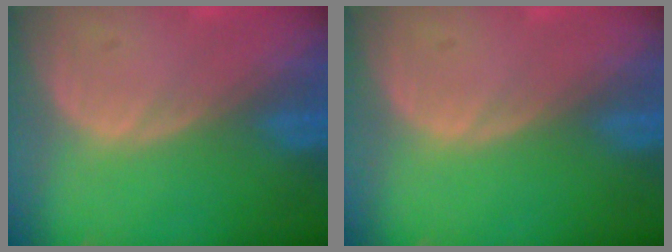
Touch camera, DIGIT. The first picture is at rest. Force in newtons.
{"total": 0.0}